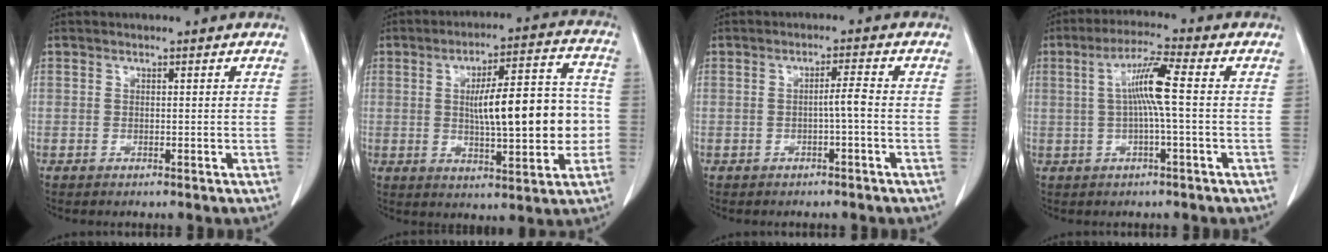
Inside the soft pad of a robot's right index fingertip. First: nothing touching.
{"total": 15.2, "force": [-0.6, 3.7, 14.8], "torque": [-0.222, 0.025, -0.001]}
{"total": 2.3, "force": [-0.6, -0.1, 2.2], "torque": [-0.033, 0.002, -0.011]}
{"total": 6.8, "force": [0.4, -0.4, 6.8], "torque": [-0.129, 0.010, 0.007]}